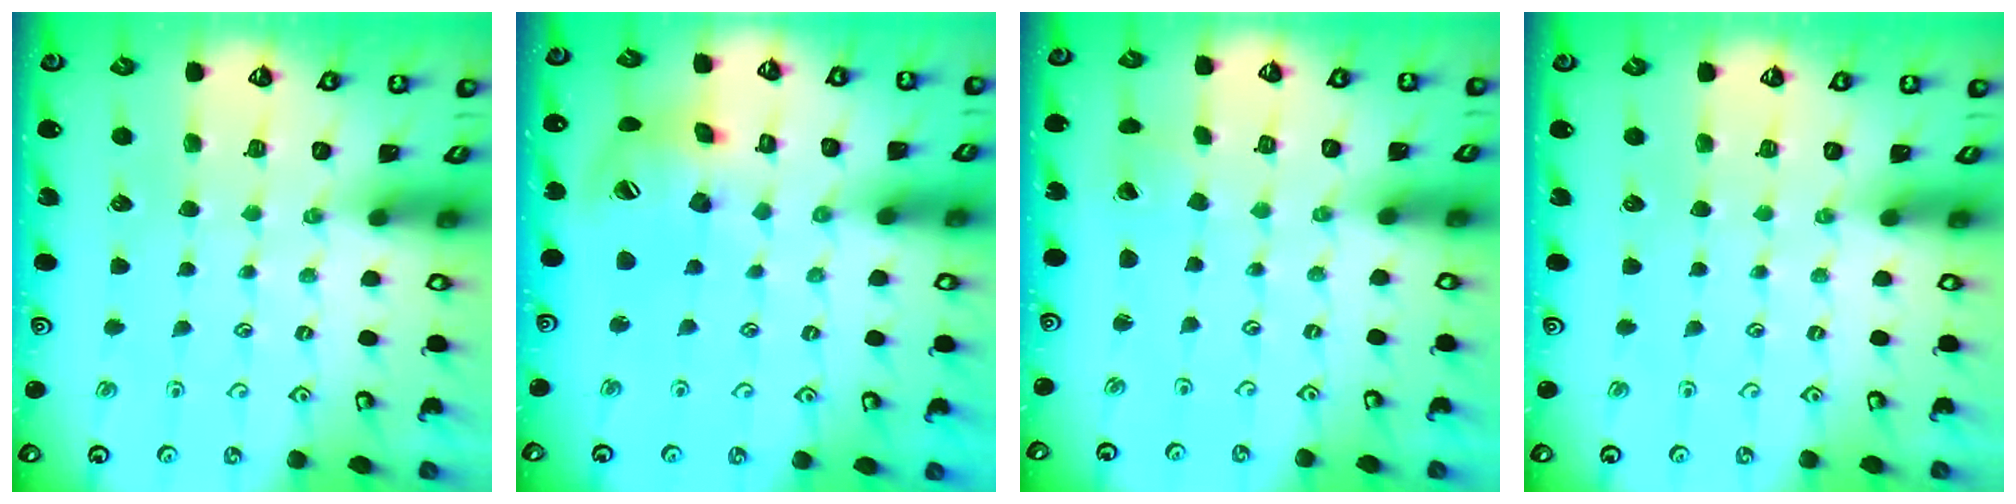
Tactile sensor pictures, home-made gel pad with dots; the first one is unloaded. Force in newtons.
{"total": 16.4, "press": 16.2, "slide": 2.2}
{"total": 0.9, "press": 0.9, "slide": 0.1}
{"total": 0.0}